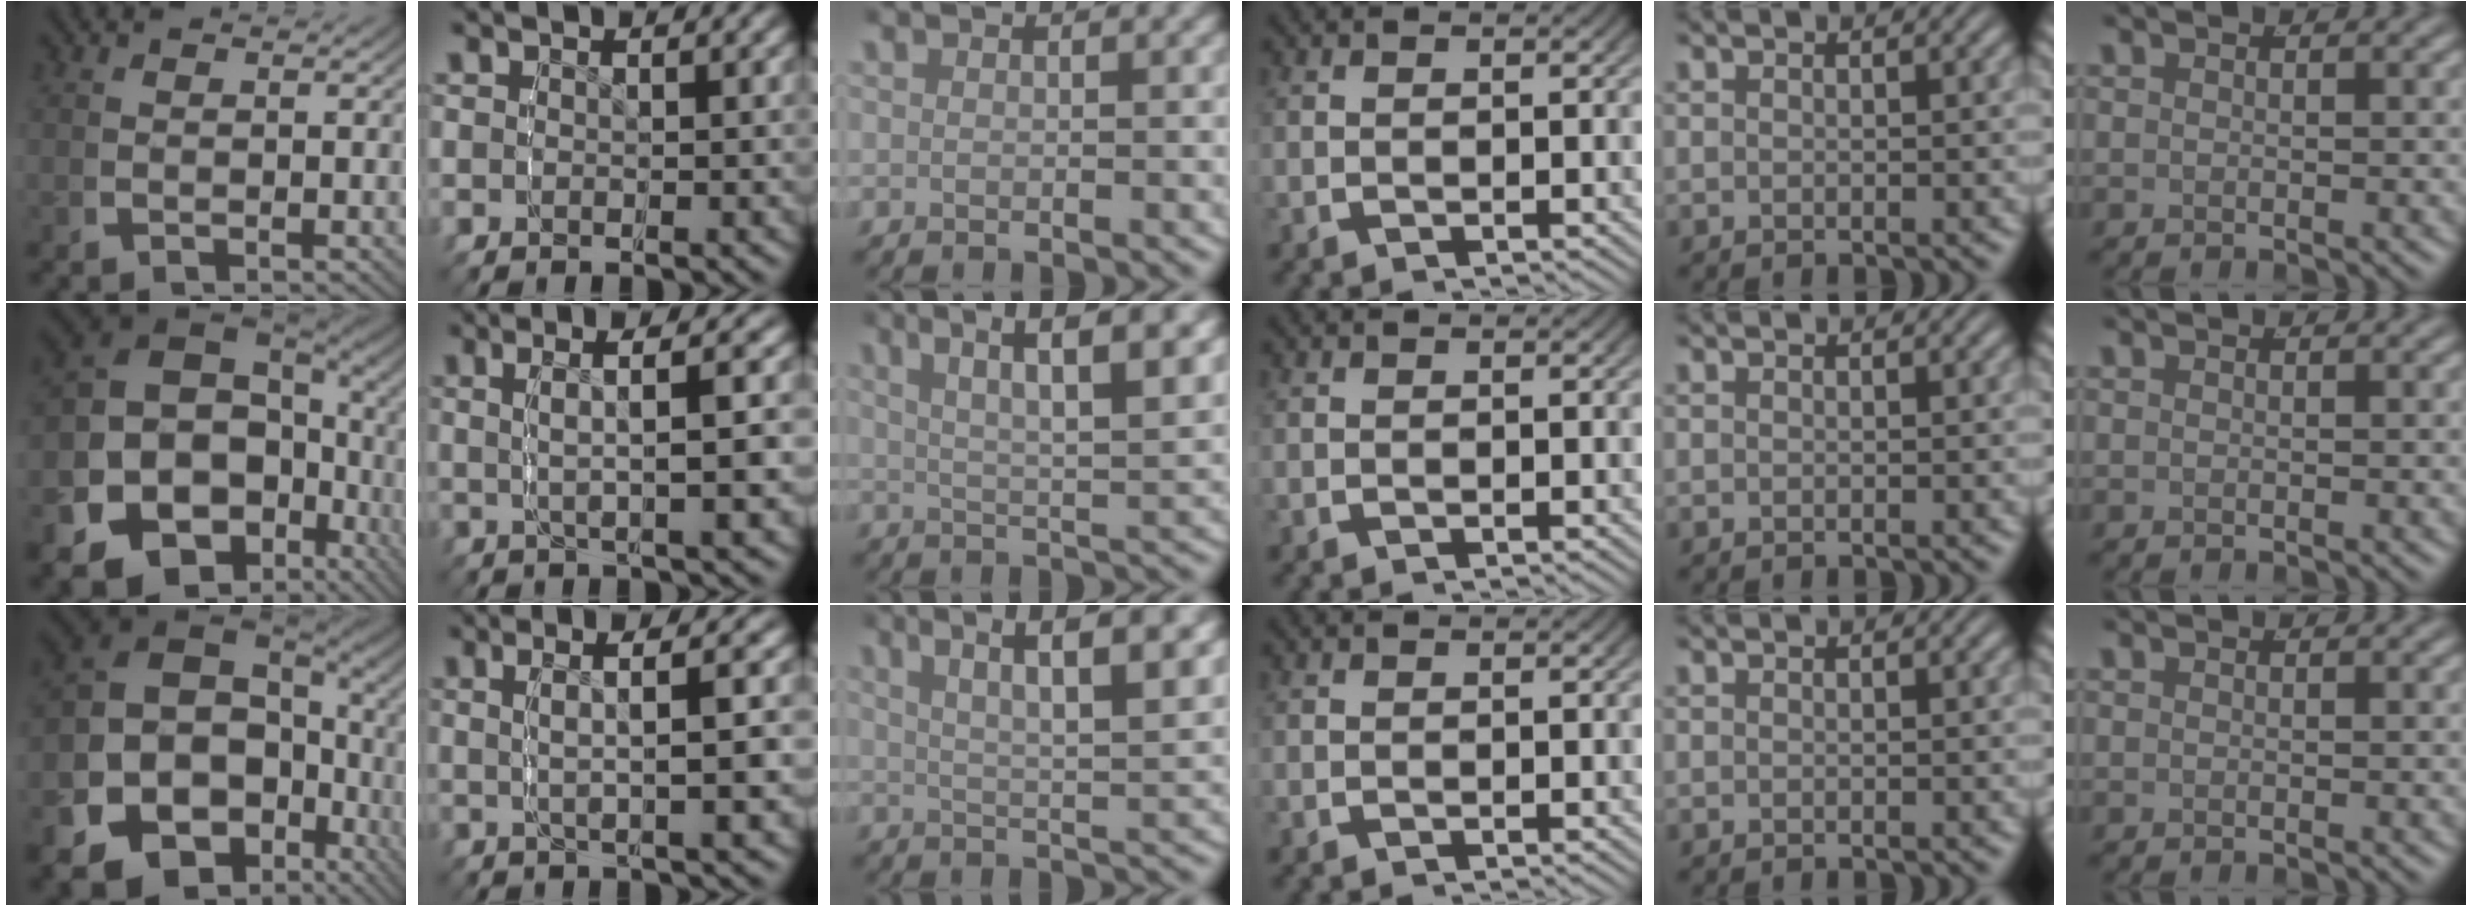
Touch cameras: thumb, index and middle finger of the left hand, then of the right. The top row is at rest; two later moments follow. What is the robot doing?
{"motion": "lift_and_place", "object": "sponge"}